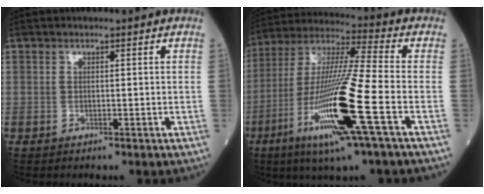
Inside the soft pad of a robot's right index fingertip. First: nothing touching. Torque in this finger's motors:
{"motor_torque": [1.30, -0.84, 1.06, 0.21]}